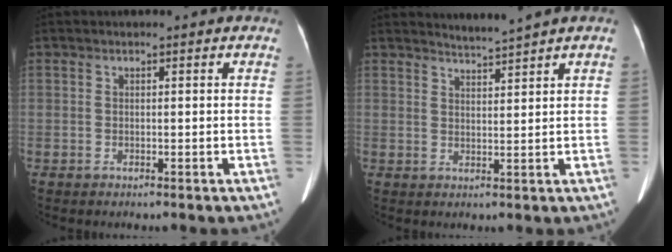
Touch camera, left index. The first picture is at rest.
{"total": 2.6, "force": [2.3, -1.3, 0.1], "torque": [-0.007, -0.012, 0.047]}